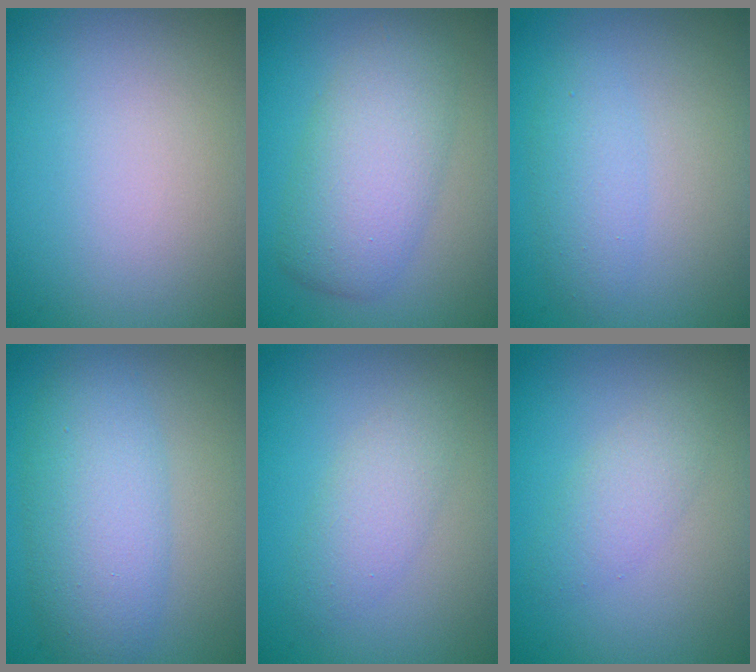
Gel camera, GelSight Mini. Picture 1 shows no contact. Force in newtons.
{"total": 5.3, "press": 5.2, "slide": 0.2}
{"total": 2.2, "press": 2.2, "slide": 0.1}
{"total": 5.6, "press": 5.6, "slide": 0.2}
{"total": 2.3, "press": 2.3, "slide": 0.1}
{"total": 2.0, "press": 2.0, "slide": 0.1}